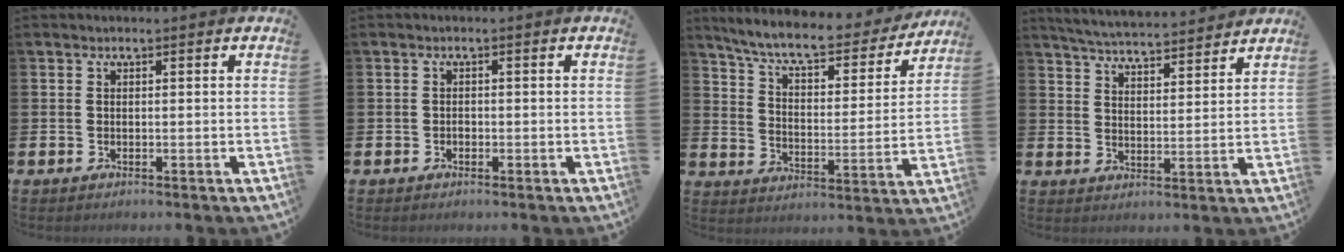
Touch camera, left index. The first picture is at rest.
{"total": 0.6, "force": [-0.3, 0.5, 0.2], "torque": [-0.008, 0.004, -0.007]}
{"total": 8.4, "force": [7.5, 1.5, 3.3], "torque": [-0.092, -0.051, 0.126]}
{"total": 5.4, "force": [5.4, 0.2, 0.6], "torque": [-0.032, -0.036, 0.095]}